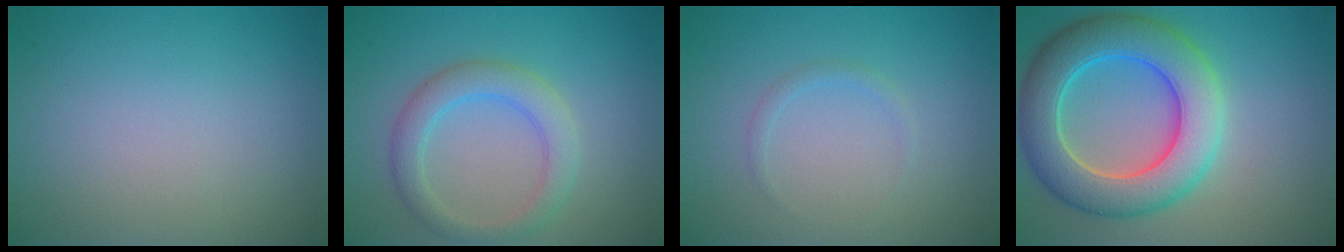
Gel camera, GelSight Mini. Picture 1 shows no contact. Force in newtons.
{"total": 3.5, "press": 3.5, "slide": 0.2}
{"total": 0.8, "press": 0.8, "slide": 0.0}
{"total": 8.8, "press": 8.8, "slide": 0.3}